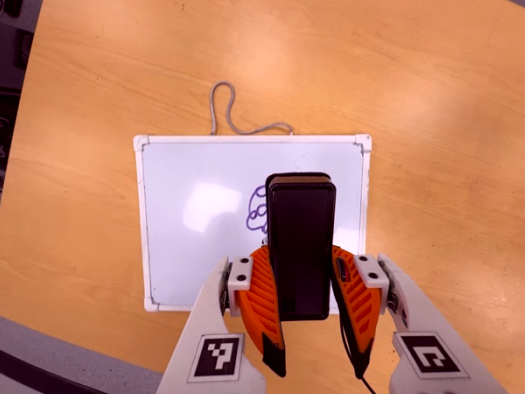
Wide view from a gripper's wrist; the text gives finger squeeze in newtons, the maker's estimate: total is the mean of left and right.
{"total": 9.0, "left": 7.2, "right": 10.7}